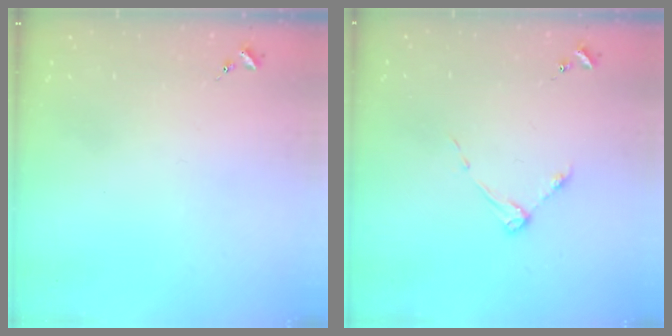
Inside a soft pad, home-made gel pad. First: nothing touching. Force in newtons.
{"total": 4.3, "press": 4.3, "slide": 0.6}